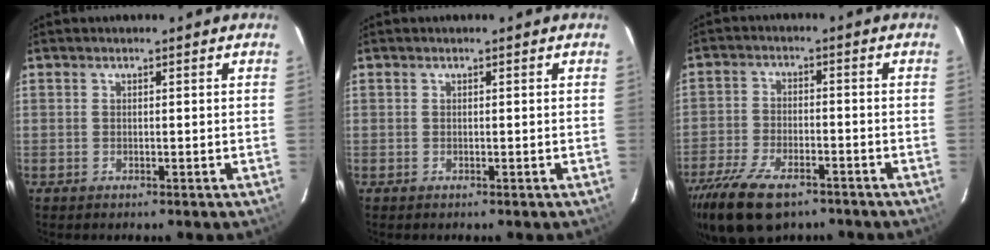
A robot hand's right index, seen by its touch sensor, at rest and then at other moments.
{"total": 0.0}
{"total": 15.1, "force": [-10.3, 6.7, 8.6], "torque": [-0.201, -0.027, -0.182]}